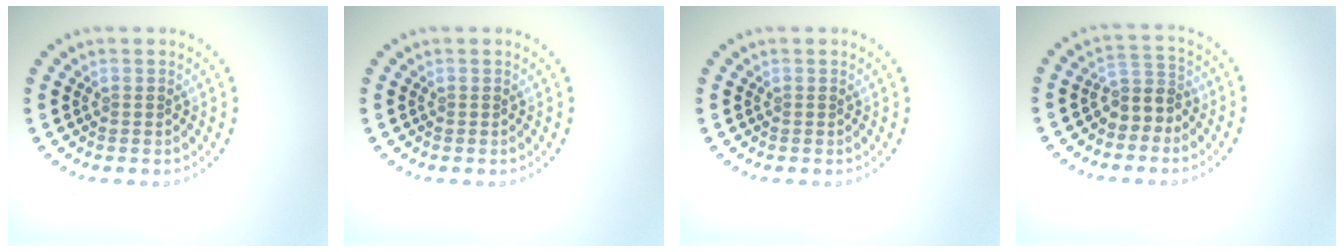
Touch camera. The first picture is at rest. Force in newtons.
{"total": 0.0}
{"total": 0.0}
{"total": 2.7, "press": 2.1, "slide": 1.7}